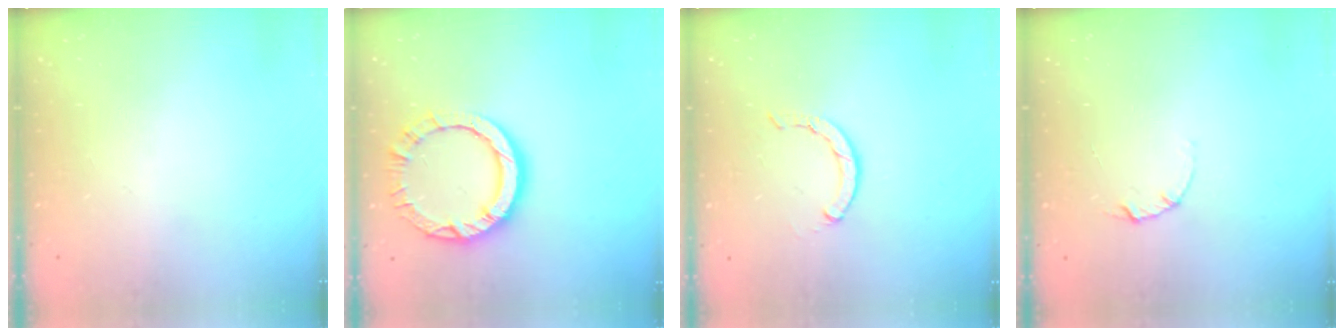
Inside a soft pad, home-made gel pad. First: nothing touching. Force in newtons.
{"total": 9.6, "press": 9.6, "slide": 0.5}
{"total": 1.6, "press": 1.5, "slide": 0.4}
{"total": 2.1, "press": 2.1, "slide": 0.1}